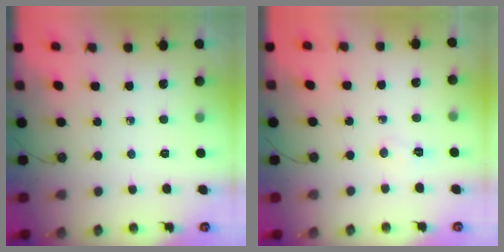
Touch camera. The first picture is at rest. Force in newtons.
{"total": 4.7, "press": 3.1, "slide": 3.5}